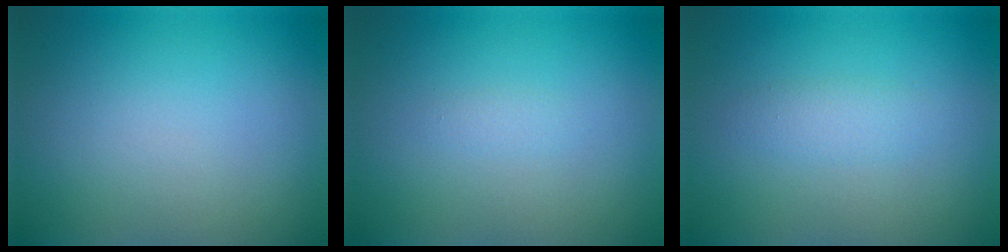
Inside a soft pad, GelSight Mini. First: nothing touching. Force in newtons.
{"total": 0.6, "press": 0.6, "slide": 0.0}
{"total": 1.5, "press": 1.5, "slide": 0.1}